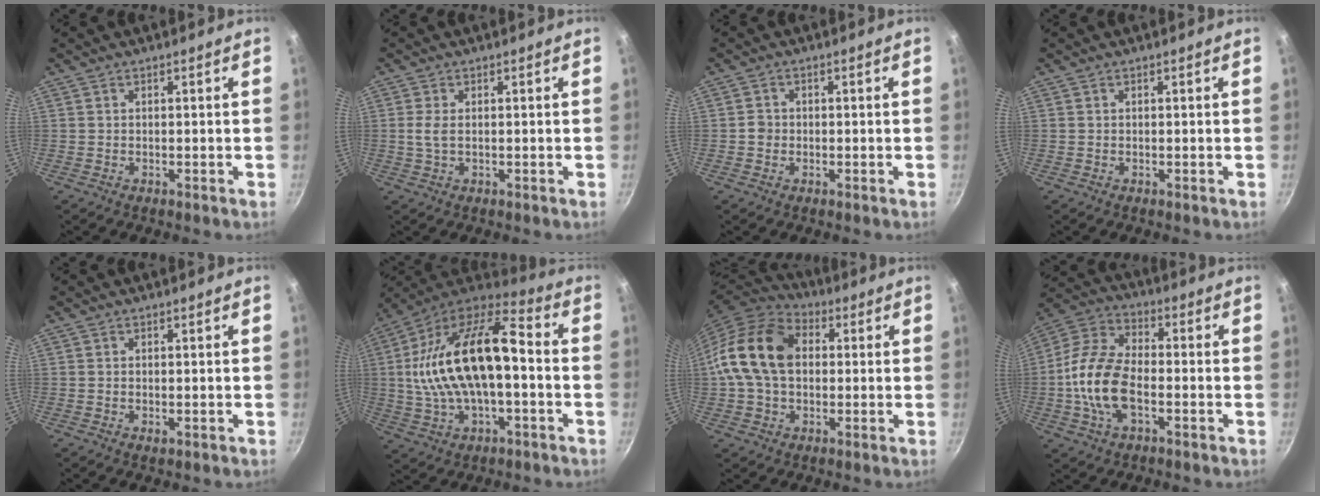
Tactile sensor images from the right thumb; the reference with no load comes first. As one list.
[{"total": 2.4, "force": [0.2, 1.2, 2.1], "torque": [-0.048, 0.000, 0.005]}, {"total": 1.8, "force": [-0.4, 1.6, 0.6], "torque": [-0.001, 0.008, -0.008]}, {"total": 0.0}, {"total": 0.7, "force": [-0.2, 0.3, 0.7], "torque": [-0.011, -0.002, -0.002]}, {"total": 23.2, "force": [-0.1, 11.1, 20.4], "torque": [-0.375, 0.040, -0.010]}, {"total": 16.7, "force": [1.6, 11.8, 11.7], "torque": [-0.196, 0.028, 0.011]}, {"total": 14.6, "force": [-2.9, 7.9, 11.9], "torque": [-0.226, 0.034, -0.072]}]